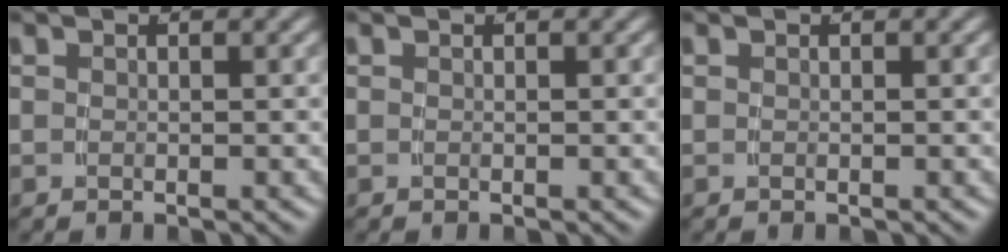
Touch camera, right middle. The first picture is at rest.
{"total": 0.0}
{"total": 0.0}